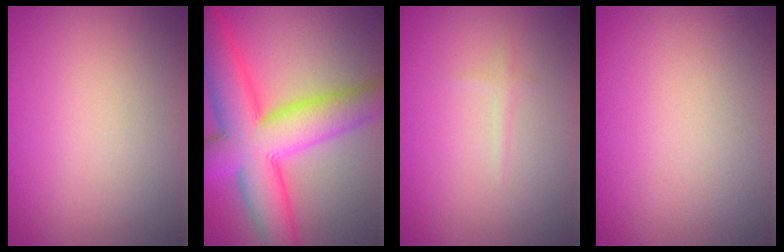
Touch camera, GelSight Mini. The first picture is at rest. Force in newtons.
{"total": 11.5, "press": 11.5, "slide": 0.3}
{"total": 0.6, "press": 0.6, "slide": 0.0}
{"total": 0.0}